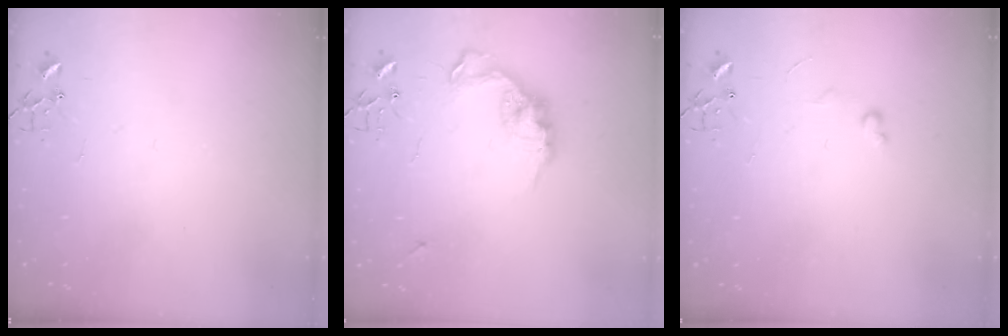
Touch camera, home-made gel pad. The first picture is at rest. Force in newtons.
{"total": 13.1, "press": 13.1, "slide": 0.3}
{"total": 4.5, "press": 4.5, "slide": 0.4}